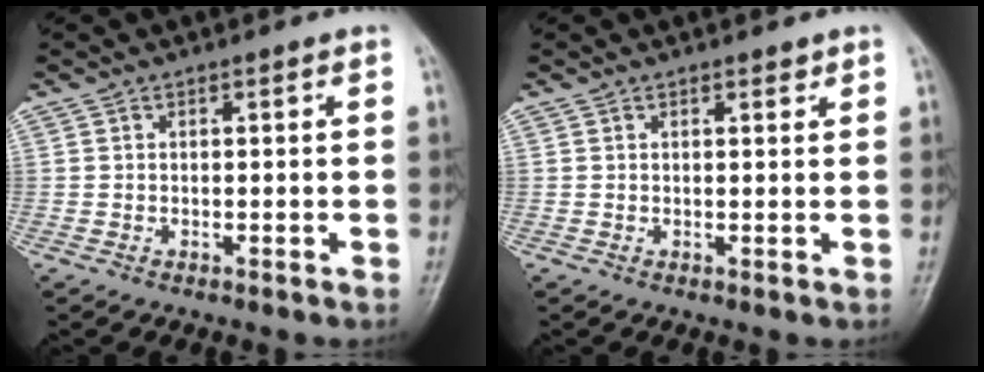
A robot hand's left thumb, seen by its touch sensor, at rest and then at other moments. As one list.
[{"total": 1.1, "force": [0.8, 0.5, 0.5], "torque": [-0.004, -0.004, 0.009]}]